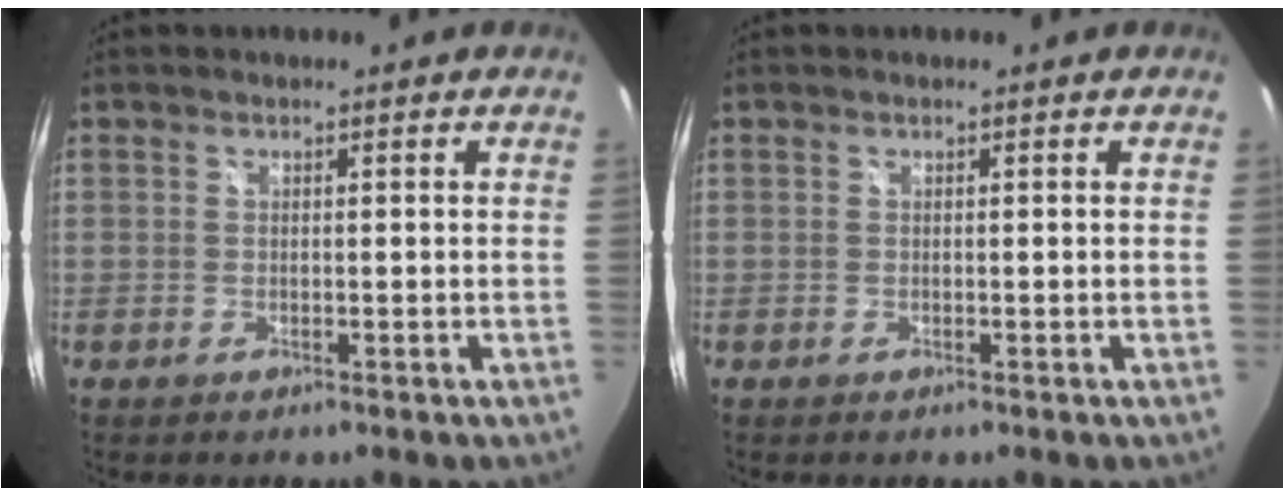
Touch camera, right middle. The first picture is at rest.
{"total": 0.0}